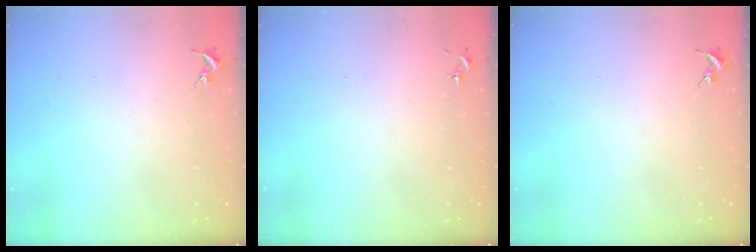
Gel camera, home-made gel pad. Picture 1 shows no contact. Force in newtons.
{"total": 0.0}
{"total": 0.0}